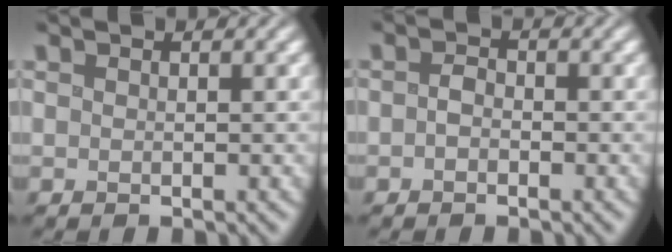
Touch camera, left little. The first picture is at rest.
{"total": 1.2, "force": [-0.6, 0.8, 0.7], "torque": [-0.015, 0.001, -0.015]}